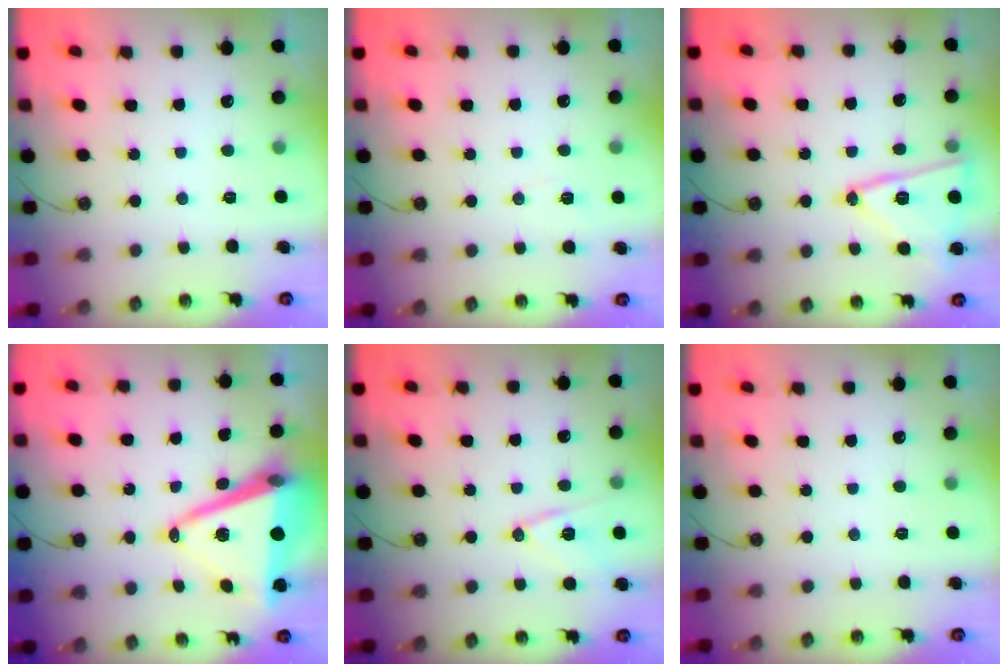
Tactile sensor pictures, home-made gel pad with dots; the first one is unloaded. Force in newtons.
{"total": 3.4, "press": 2.8, "slide": 1.8}
{"total": 15.2, "press": 15.2, "slide": 0.7}
{"total": 16.1, "press": 15.7, "slide": 3.9}
{"total": 11.7, "press": 11.3, "slide": 2.7}
{"total": 0.0}